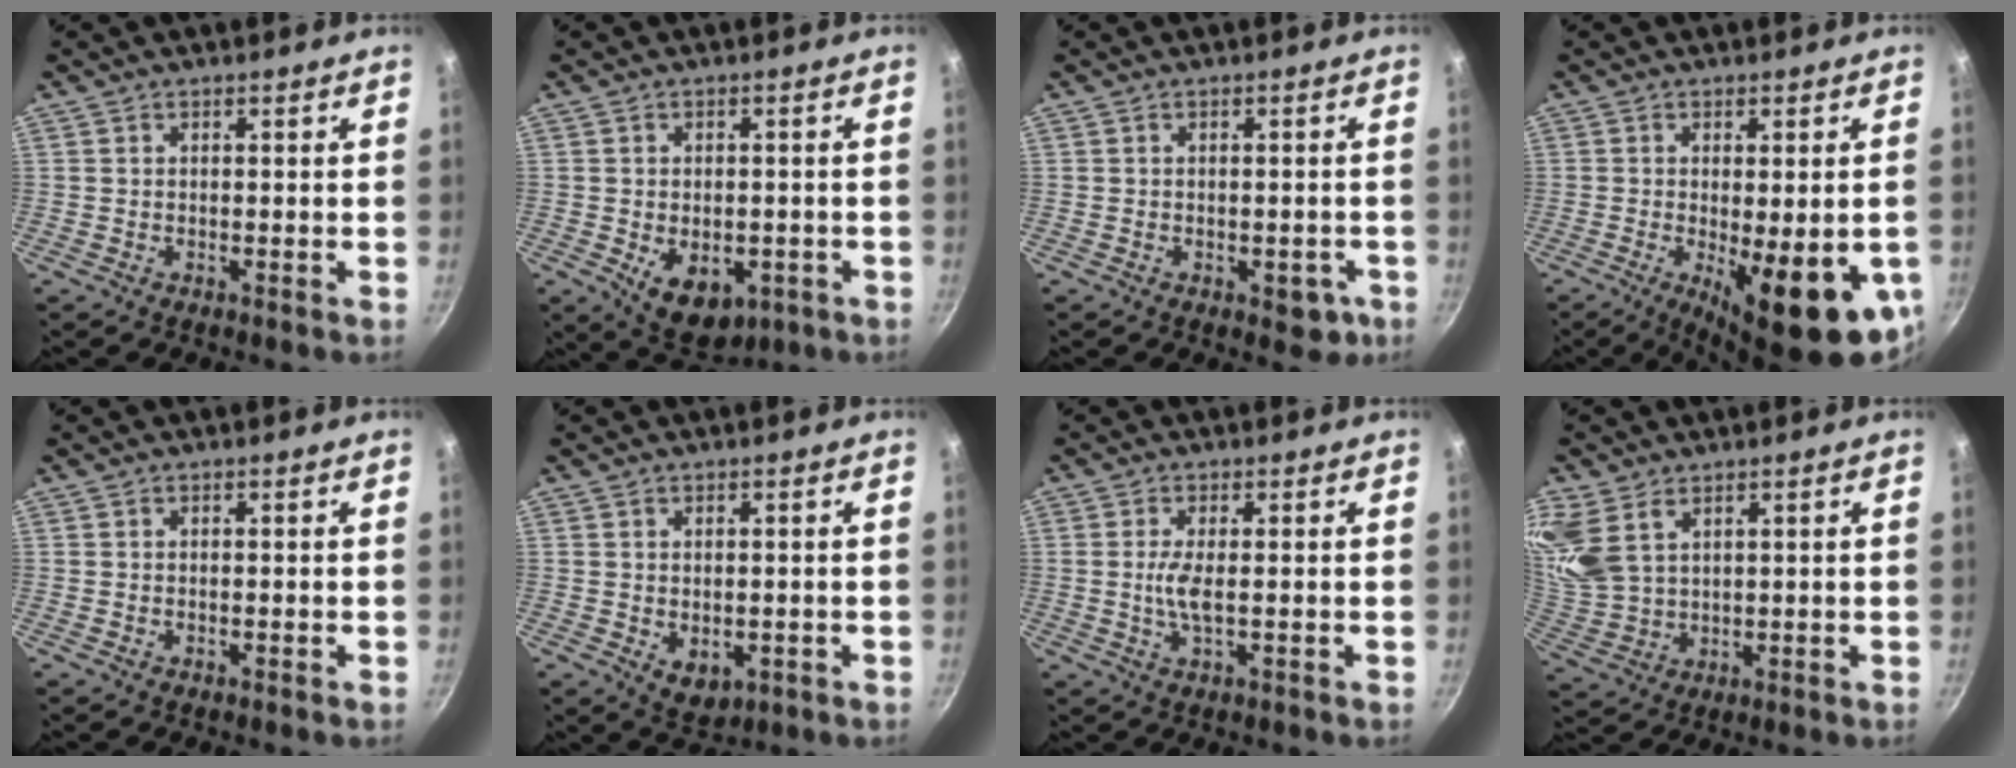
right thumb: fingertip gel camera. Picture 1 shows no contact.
{"total": 9.0, "force": [-2.5, 6.0, 6.3], "torque": [-0.069, -0.003, -0.018]}
{"total": 4.3, "force": [-1.6, 2.5, 3.1], "torque": [-0.017, 0.013, -0.013]}
{"total": 16.2, "force": [-4.1, 5.0, 14.8], "torque": [-0.180, -0.019, -0.042]}
{"total": 0.0}
{"total": 4.6, "force": [-0.5, 3.2, 3.2], "torque": [-0.040, -0.007, 0.003]}
{"total": 3.7, "force": [0.0, 0.9, 3.6], "torque": [-0.082, -0.002, -0.001]}
{"total": 12.5, "force": [6.5, 8.1, 7.0], "torque": [-0.159, -0.005, 0.147]}